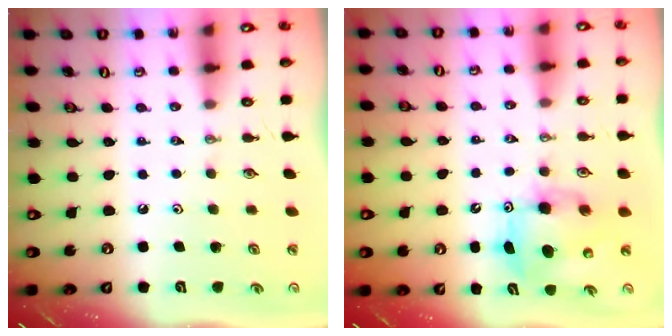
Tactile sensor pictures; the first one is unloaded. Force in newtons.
{"total": 7.6, "press": 7.4, "slide": 1.7}